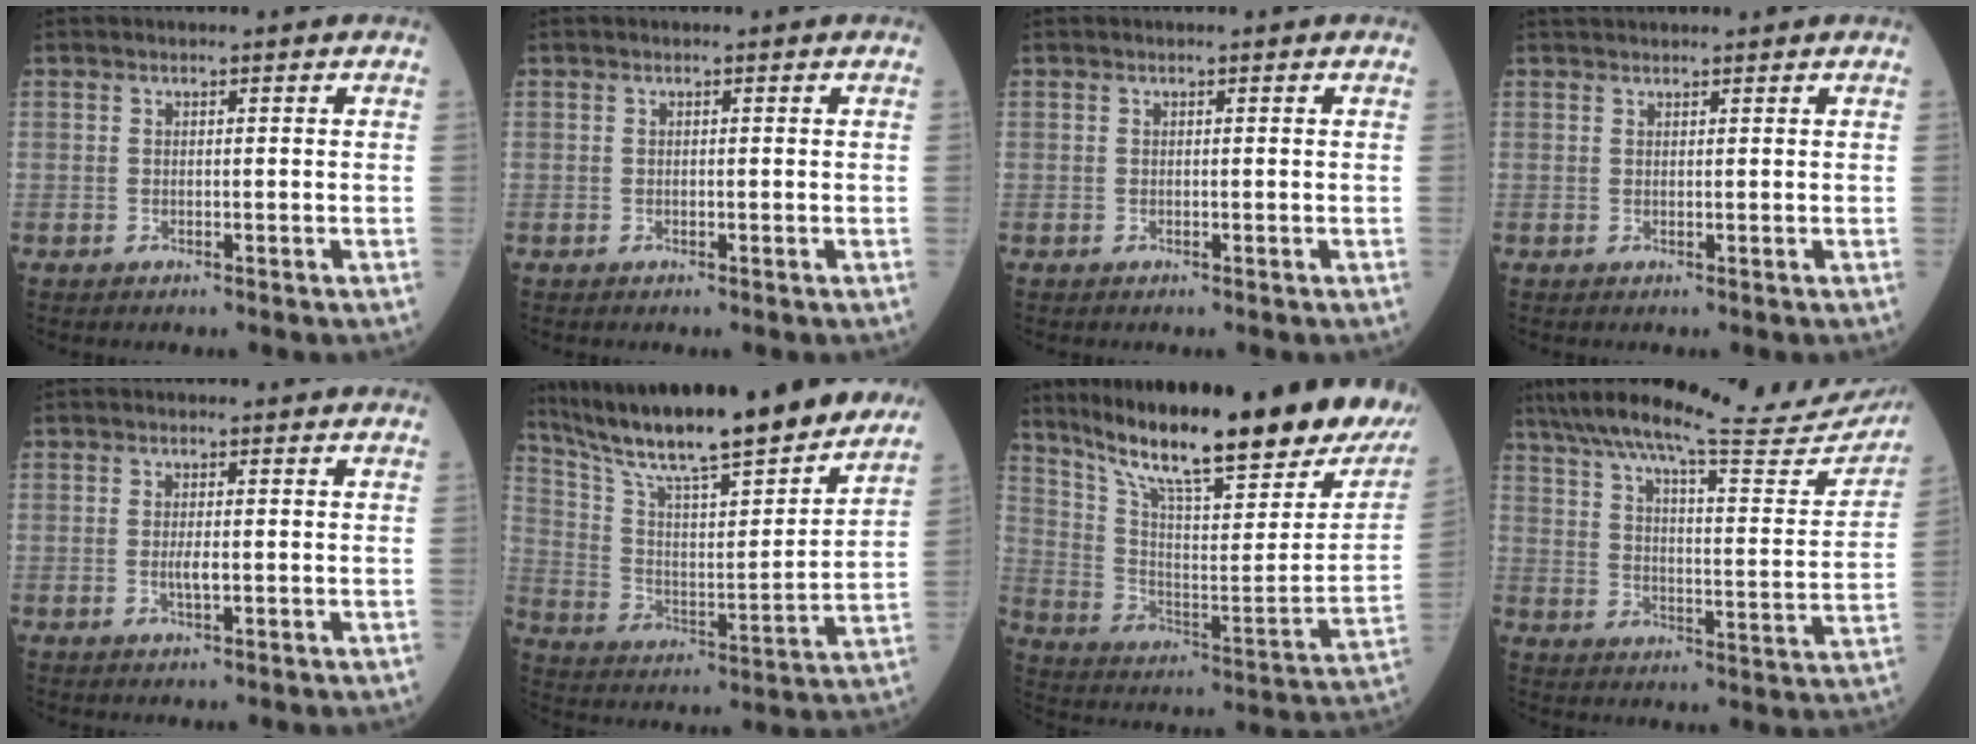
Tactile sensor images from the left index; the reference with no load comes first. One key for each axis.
{"total": 0.0}
{"total": 0.0}
{"total": 3.6, "fx": 3.3, "fy": 0.5, "fz": 1.1, "tx": -0.012, "ty": 0.035, "tz": 0.052}
{"total": 1.8, "fx": -0.2, "fy": 0.4, "fz": 1.8, "tx": -0.037, "ty": -0.001, "tz": -0.002}
{"total": 24.7, "fx": 21.3, "fy": 2.1, "fz": 12.3, "tx": -0.213, "ty": -0.014, "tz": 0.327}
{"total": 30.1, "fx": 23.4, "fy": 3.5, "fz": 18.5, "tx": -0.307, "ty": -0.060, "tz": 0.334}
{"total": 26.6, "fx": 24.1, "fy": 2.3, "fz": 10.9, "tx": -0.180, "ty": -0.055, "tz": 0.317}